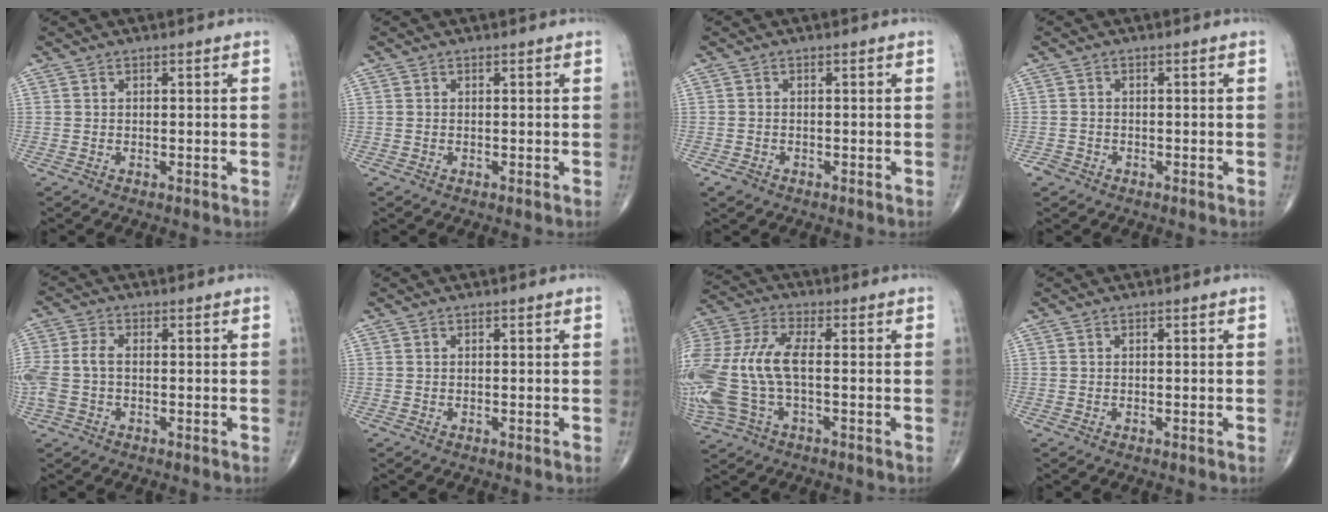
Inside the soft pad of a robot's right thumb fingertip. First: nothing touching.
{"total": 0.0}
{"total": 1.4, "force": [-0.9, 1.0, 0.5], "torque": [-0.008, 0.003, -0.015]}
{"total": 1.5, "force": [-1.0, 1.1, 0.1], "torque": [0.002, 0.005, -0.022]}
{"total": 7.3, "force": [-0.7, 4.5, 5.7], "torque": [-0.156, 0.015, -0.015]}
{"total": 0.0}
{"total": 17.5, "force": [-1.5, 8.1, 15.4], "torque": [-0.387, 0.015, -0.025]}
{"total": 0.0}